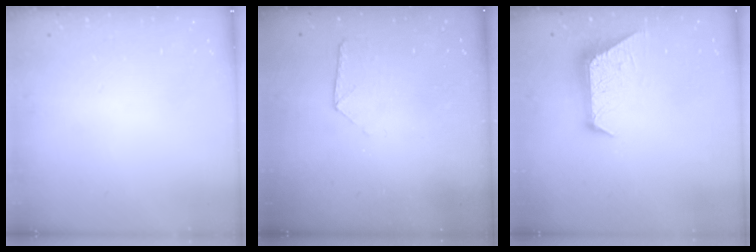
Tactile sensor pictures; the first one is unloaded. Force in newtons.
{"total": 6.8, "press": 6.8, "slide": 0.5}
{"total": 9.3, "press": 9.2, "slide": 0.7}